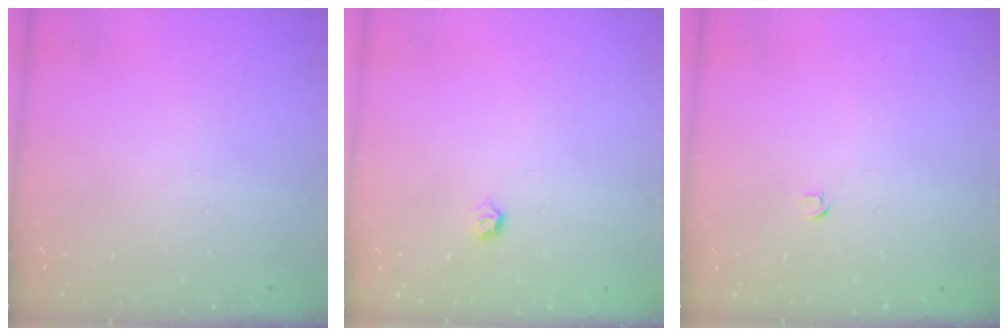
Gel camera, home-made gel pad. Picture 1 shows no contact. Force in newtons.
{"total": 2.8, "press": 2.7, "slide": 0.8}
{"total": 2.7, "press": 2.6, "slide": 0.6}